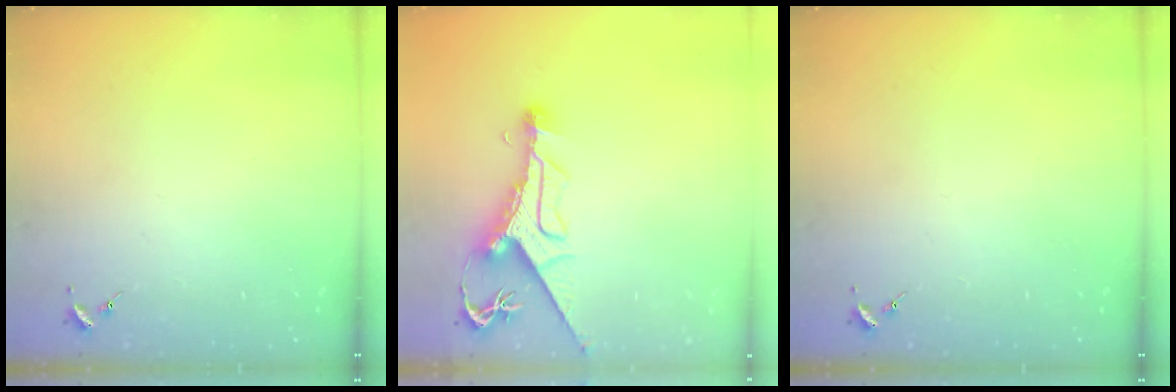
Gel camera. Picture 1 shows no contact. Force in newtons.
{"total": 11.4, "press": 11.4, "slide": 1.3}
{"total": 0.0}